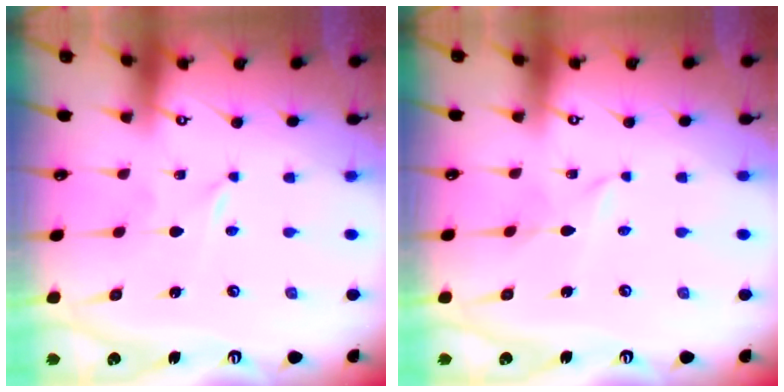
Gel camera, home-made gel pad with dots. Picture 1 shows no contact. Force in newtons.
{"total": 1.3, "press": 1.3, "slide": 0.1}